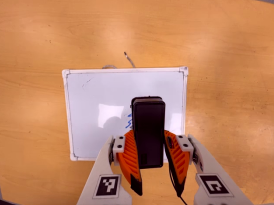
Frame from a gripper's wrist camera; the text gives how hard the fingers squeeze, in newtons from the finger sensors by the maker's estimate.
{"total": 5.9, "left": 5.2, "right": 6.6}